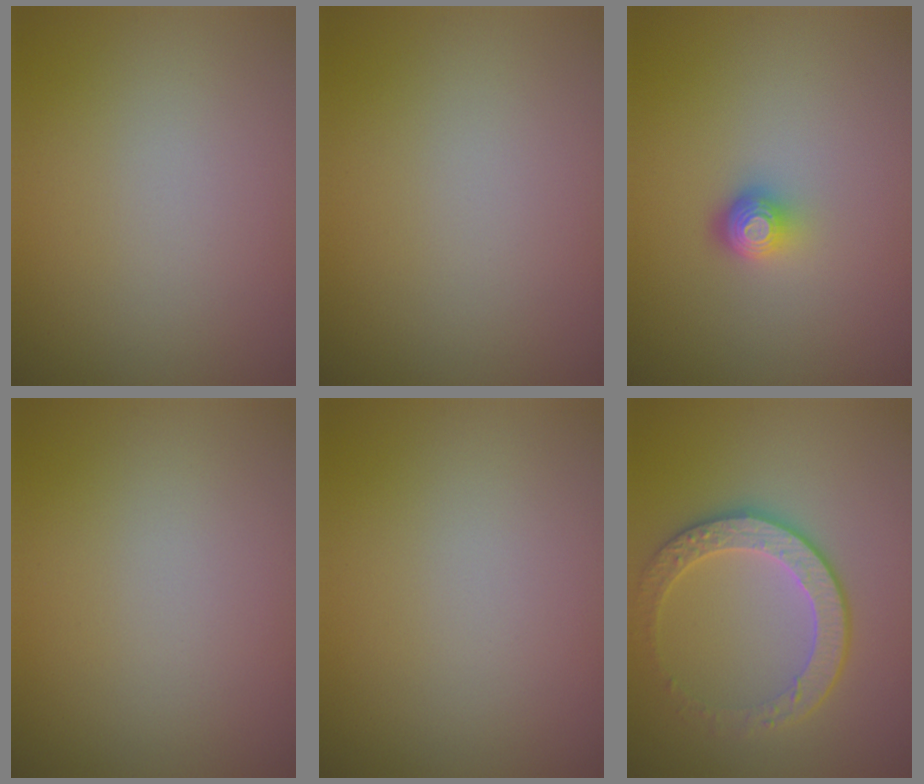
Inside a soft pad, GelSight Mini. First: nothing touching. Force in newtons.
{"total": 0.0}
{"total": 2.0, "press": 1.4, "slide": 1.4}
{"total": 0.0}
{"total": 0.0}
{"total": 3.8, "press": 3.4, "slide": 1.8}